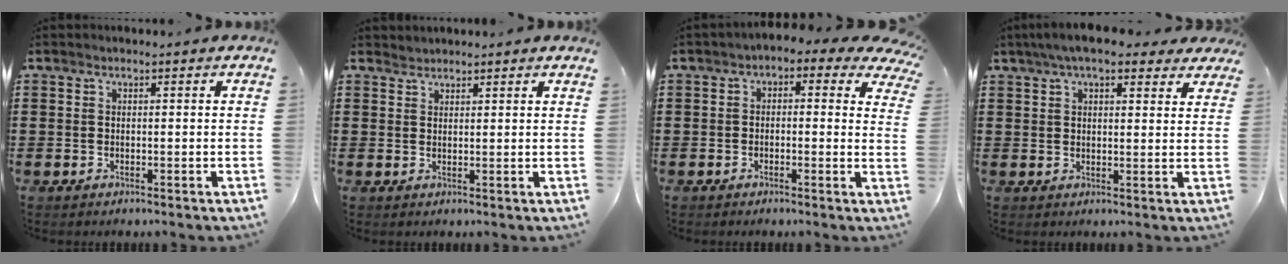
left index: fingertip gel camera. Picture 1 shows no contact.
{"total": 1.4, "force": [1.4, 0.1, -0.1], "torque": [-0.001, 0.001, 0.028]}
{"total": 1.6, "force": [-0.8, 0.9, 1.0], "torque": [-0.023, 0.000, -0.024]}
{"total": 6.5, "force": [5.1, 1.5, 3.7], "torque": [-0.078, -0.002, 0.093]}